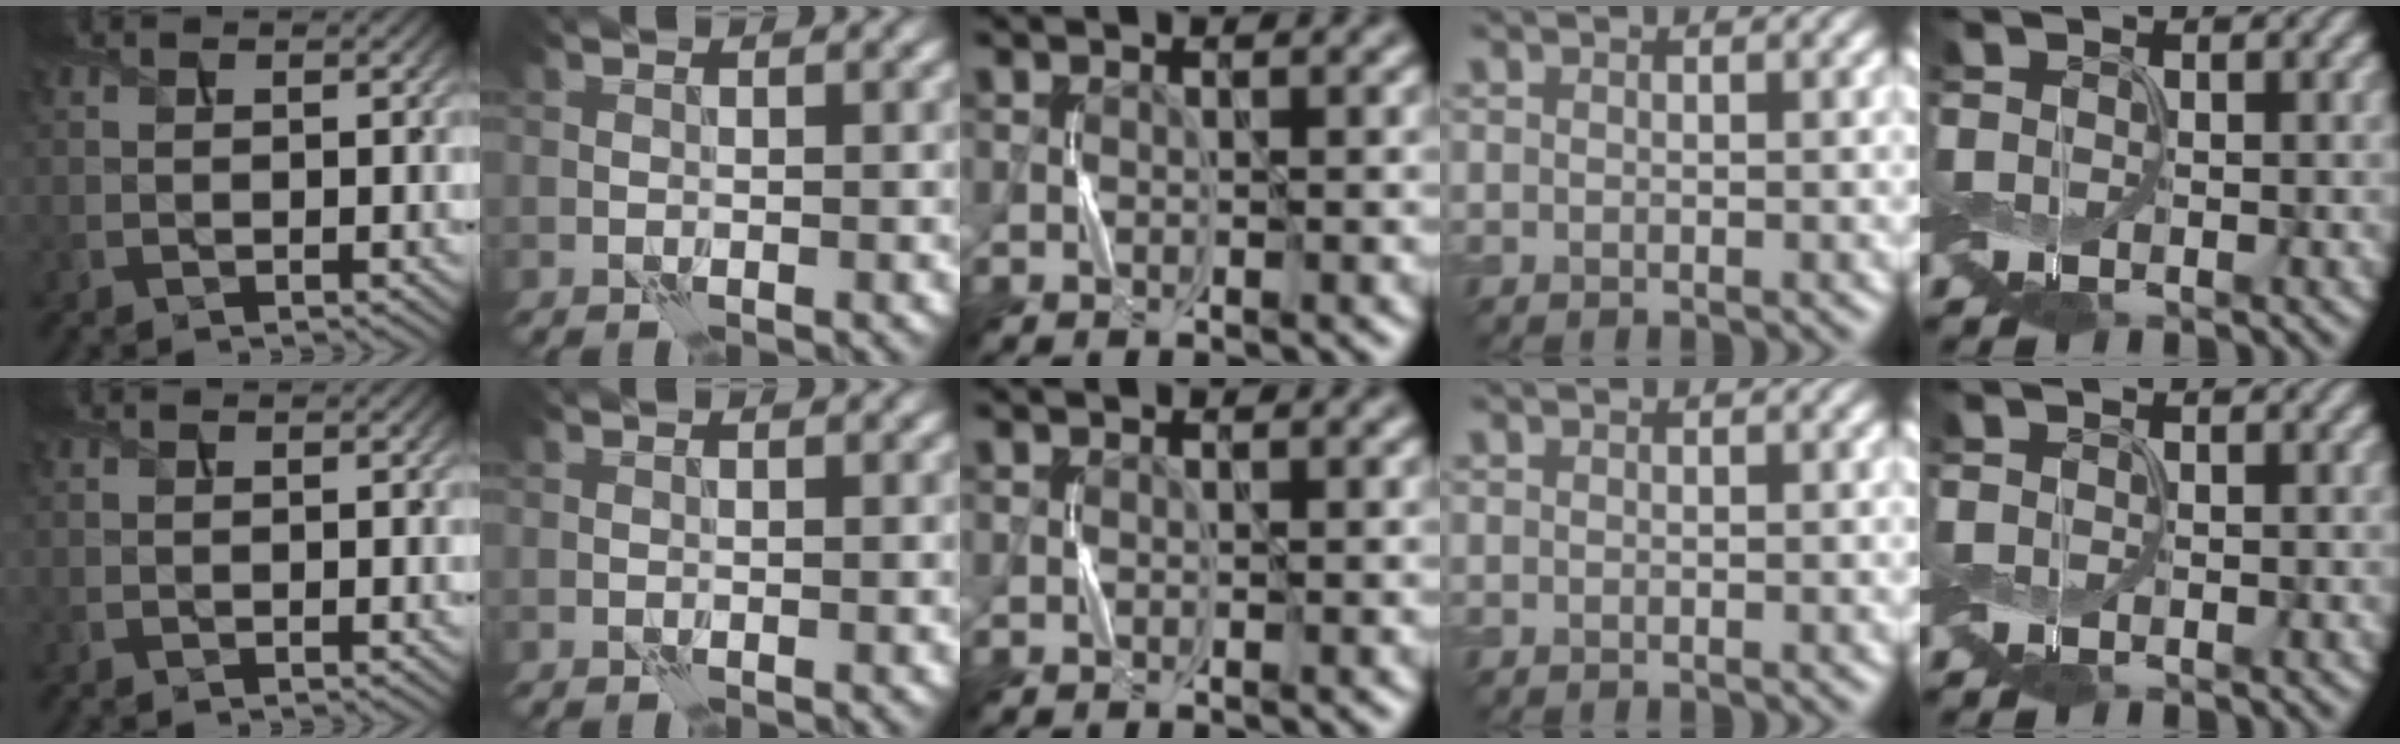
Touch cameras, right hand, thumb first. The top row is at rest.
{}